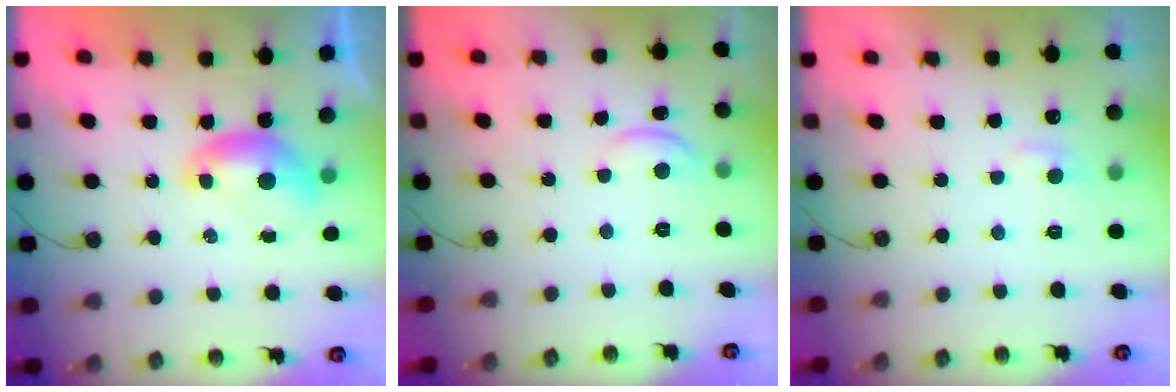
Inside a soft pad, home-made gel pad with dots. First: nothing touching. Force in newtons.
{"total": 0.7, "press": 0.6, "slide": 0.3}
{"total": 1.8, "press": 1.7, "slide": 0.5}